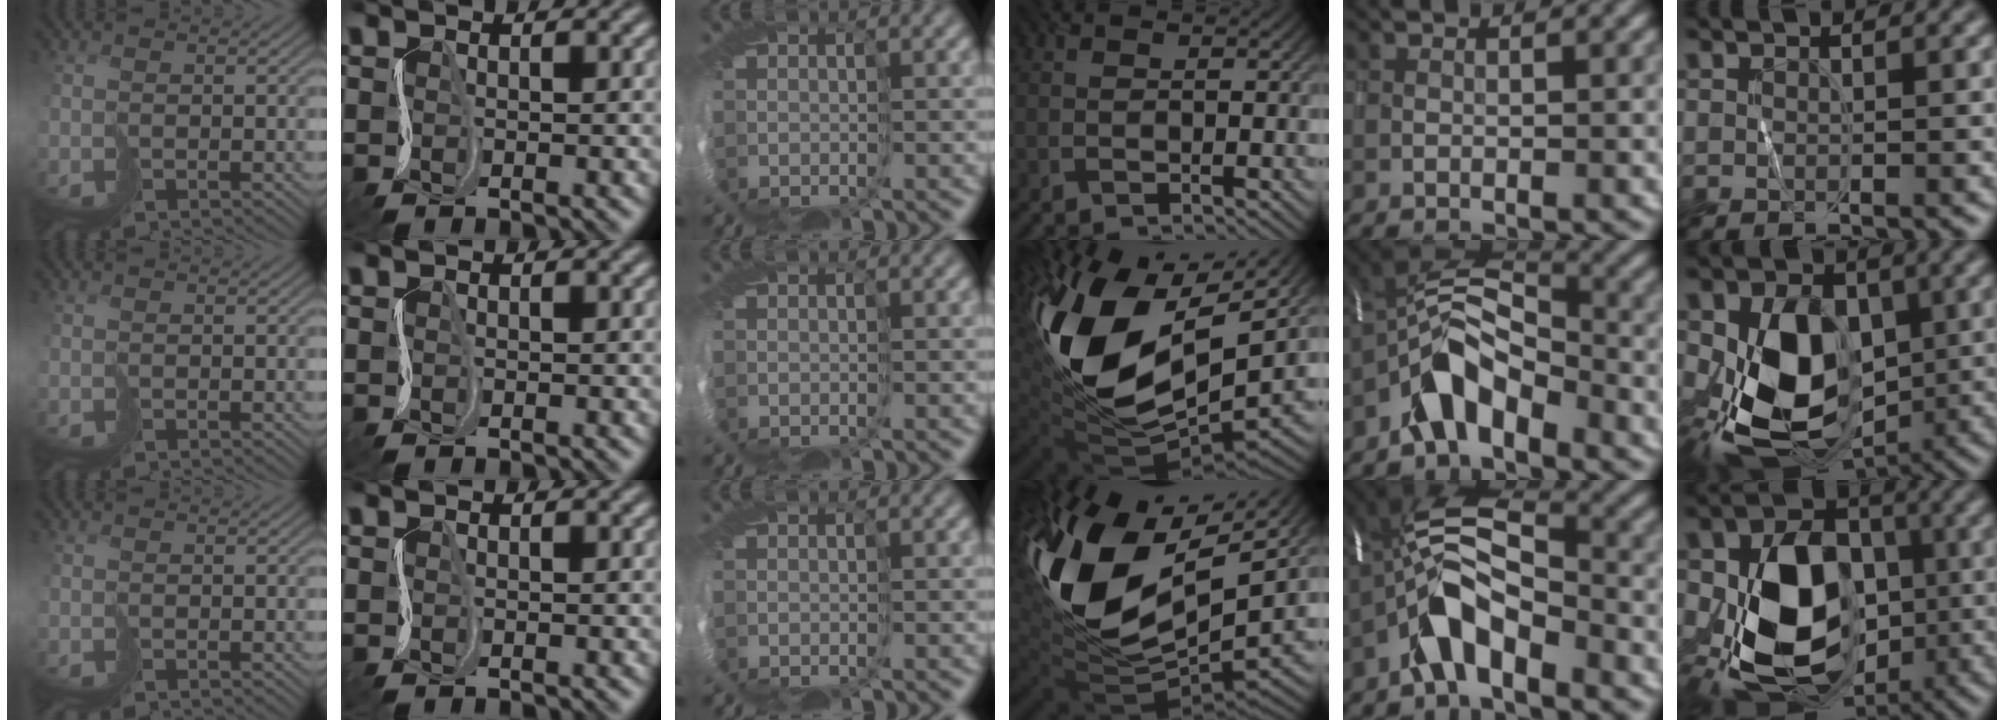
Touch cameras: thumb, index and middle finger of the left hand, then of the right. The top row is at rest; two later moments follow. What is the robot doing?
{"motion": "cut", "object": "wrapping paper"}